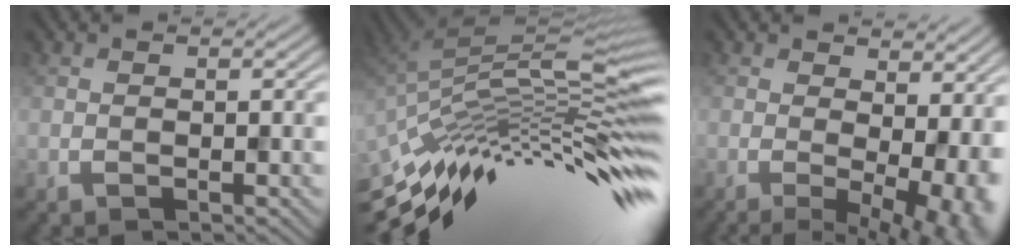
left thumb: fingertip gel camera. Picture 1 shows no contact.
{"total": 13.5, "force": [-8.3, 2.4, 10.3], "torque": [-0.195, 0.018, -0.156]}
{"total": 7.7, "force": [0.4, 3.1, 7.0], "torque": [-0.074, 0.003, 0.029]}